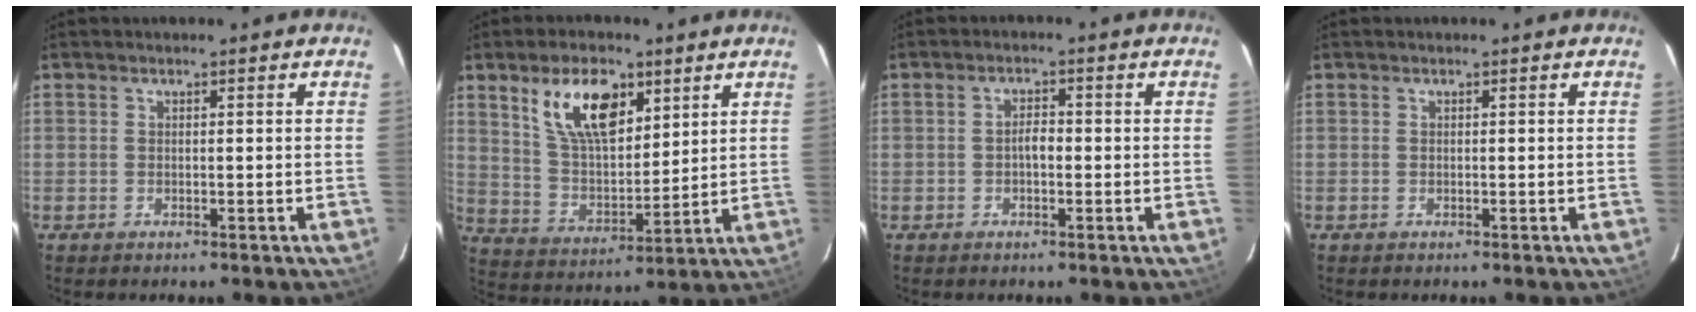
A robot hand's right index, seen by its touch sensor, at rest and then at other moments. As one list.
[{"total": 13.8, "force": [7.3, 6.7, 9.6], "torque": [-0.166, 0.012, 0.144]}, {"total": 2.1, "force": [-0.5, 1.1, 1.7], "torque": [-0.032, 0.008, -0.010]}, {"total": 0.0}]